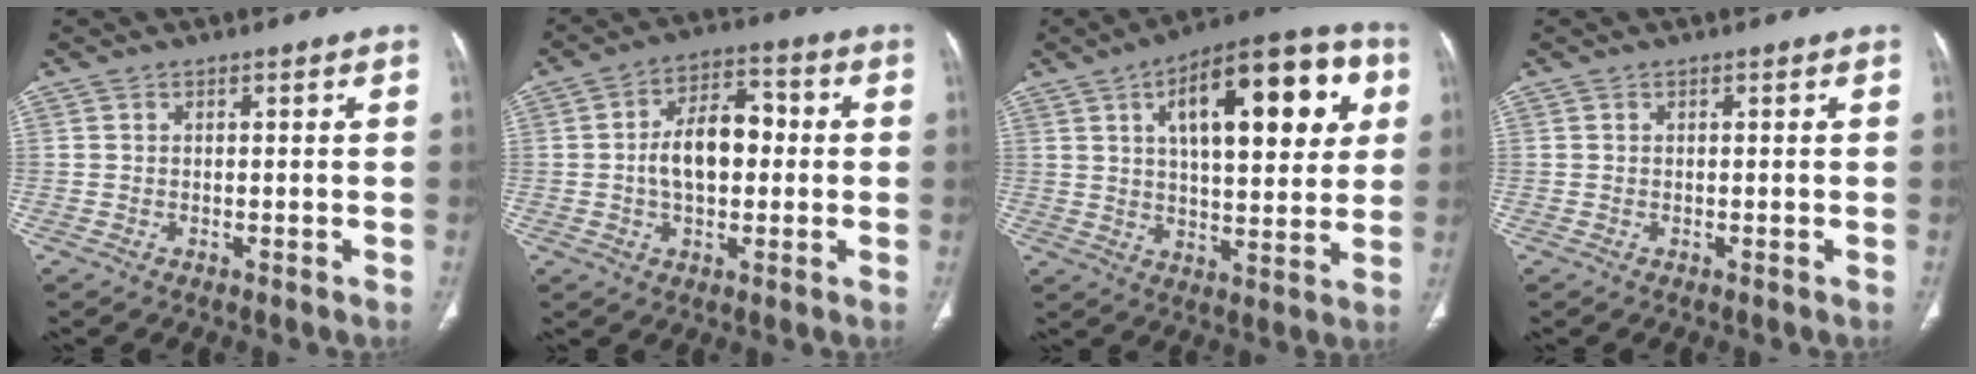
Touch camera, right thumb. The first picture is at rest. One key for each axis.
{"total": 11.0, "fx": -0.1, "fy": 6.6, "fz": 8.7, "tx": -0.128, "ty": 0.028, "tz": -0.006}
{"total": 23.1, "fx": 7.6, "fy": 9.7, "fz": 19.6, "tx": -0.250, "ty": 0.005, "tz": 0.107}
{"total": 0.0}